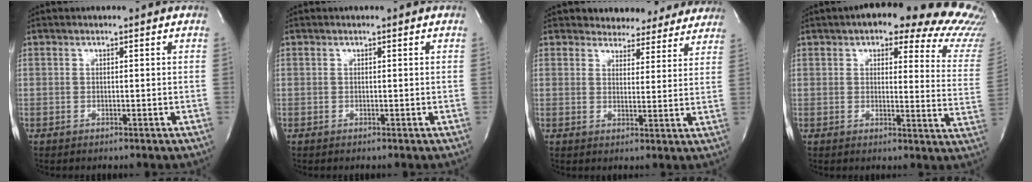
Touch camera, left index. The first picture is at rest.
{"total": 0.0}
{"total": 11.1, "force": [10.0, 4.7, 1.4], "torque": [0.013, -0.011, 0.100]}
{"total": 21.1, "force": [17.3, 5.2, 10.9], "torque": [-0.118, -0.040, 0.174]}